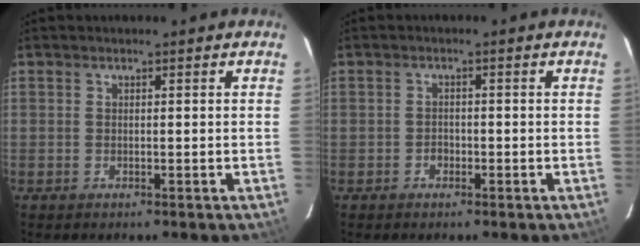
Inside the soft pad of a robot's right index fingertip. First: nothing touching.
{"total": 1.4, "force": [-0.7, 1.1, 0.3], "torque": [-0.003, 0.003, -0.010]}